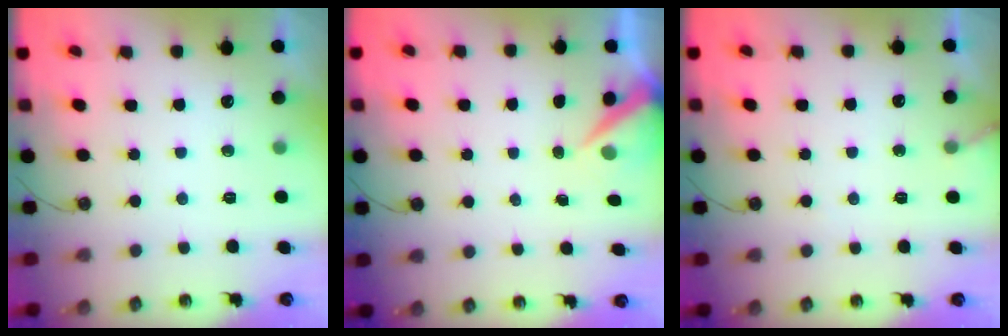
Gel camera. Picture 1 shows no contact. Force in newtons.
{"total": 4.8, "press": 4.7, "slide": 0.5}
{"total": 4.3, "press": 4.3, "slide": 0.2}